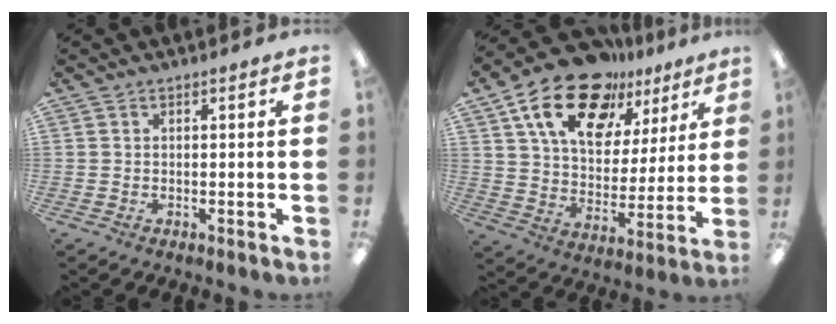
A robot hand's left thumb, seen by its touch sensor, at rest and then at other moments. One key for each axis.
{"total": 16.7, "fx": 10.4, "fy": 10.0, "fz": 8.3, "tx": -0.138, "ty": -0.053, "tz": 0.187}